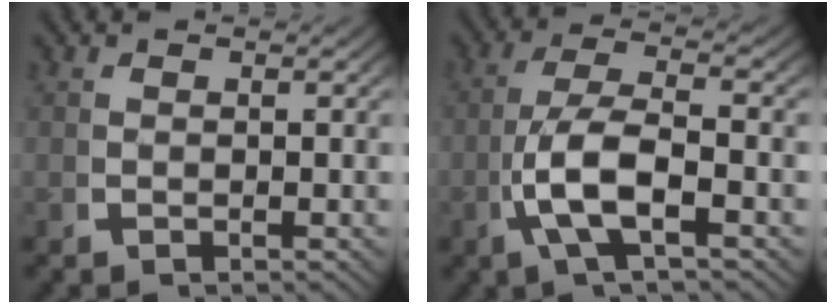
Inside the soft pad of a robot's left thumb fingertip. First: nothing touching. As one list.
[{"total": 6.7, "force": [-0.2, 3.0, 6.0], "torque": [-0.144, -0.020, 0.002]}]